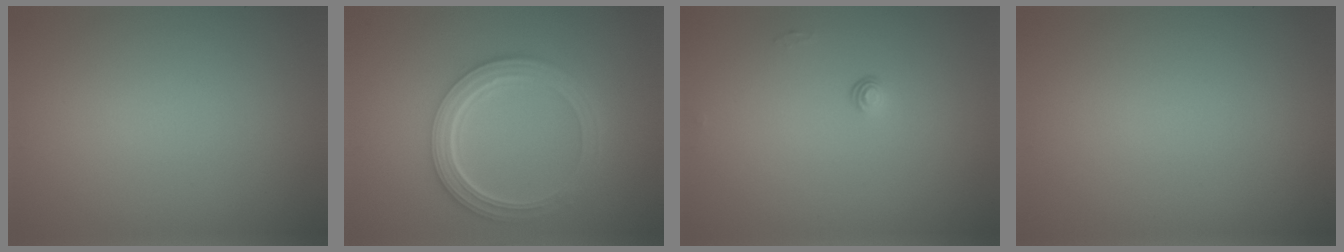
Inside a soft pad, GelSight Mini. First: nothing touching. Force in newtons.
{"total": 5.1, "press": 3.7, "slide": 3.5}
{"total": 0.6, "press": 0.4, "slide": 0.5}
{"total": 0.0}